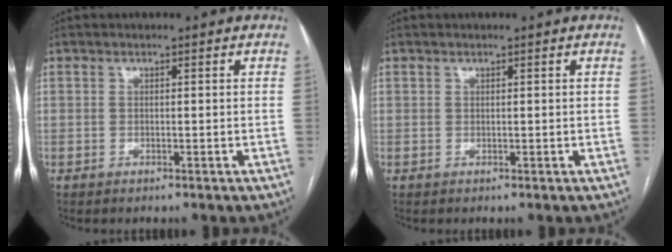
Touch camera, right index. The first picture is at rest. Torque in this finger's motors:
{"motor_torque": [0.00, 0.00, 0.00, 0.00]}